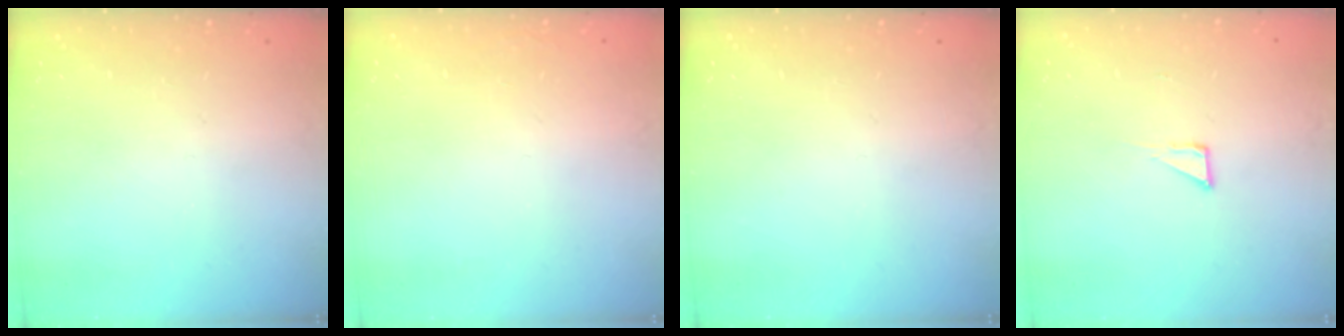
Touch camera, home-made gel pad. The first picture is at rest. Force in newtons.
{"total": 1.5, "press": 1.5, "slide": 0.1}
{"total": 0.0}
{"total": 2.8, "press": 2.8, "slide": 0.2}